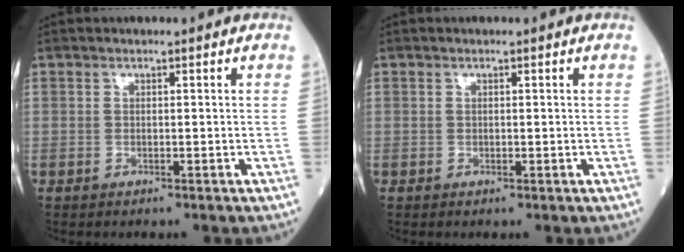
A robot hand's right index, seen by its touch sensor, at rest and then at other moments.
{"total": 0.0}